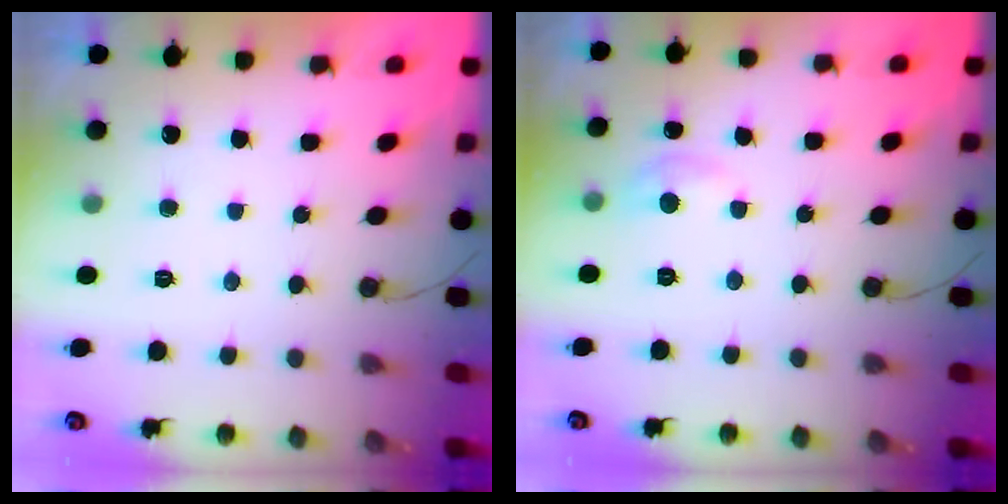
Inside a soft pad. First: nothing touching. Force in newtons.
{"total": 5.0, "press": 5.0, "slide": 0.5}